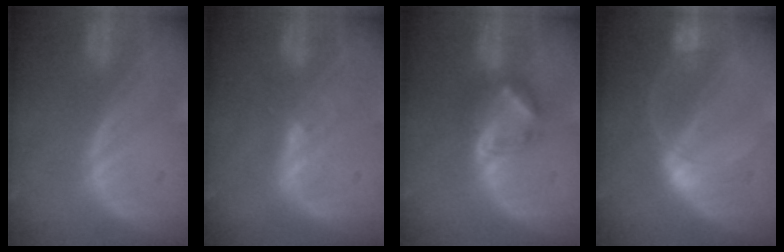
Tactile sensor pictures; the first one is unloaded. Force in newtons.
{"total": 2.0, "press": 2.0, "slide": 0.3}
{"total": 5.9, "press": 5.4, "slide": 2.5}
{"total": 6.8, "press": 6.0, "slide": 3.2}